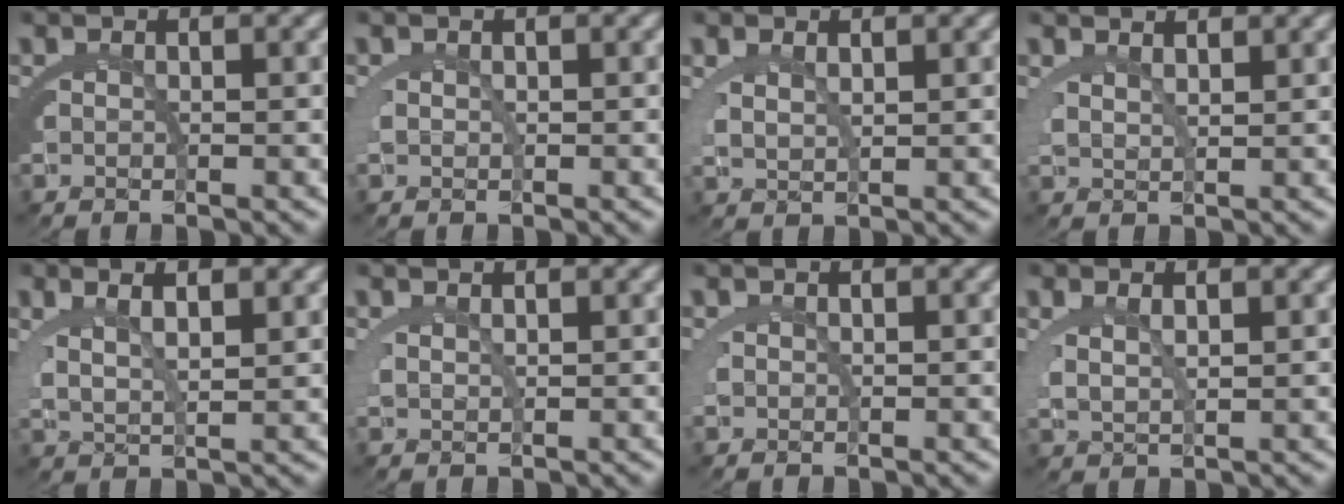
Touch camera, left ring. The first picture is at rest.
{"total": 0.0}
{"total": 2.1, "force": [1.4, 0.8, 1.3], "torque": [-0.037, -0.009, 0.037]}
{"total": 2.6, "force": [2.4, 0.4, 1.0], "torque": [-0.023, -0.005, 0.047]}
{"total": 4.2, "force": [2.0, 2.1, 3.1], "torque": [-0.060, 0.000, 0.039]}
{"total": 1.2, "force": [1.1, 0.2, 0.6], "torque": [-0.019, -0.007, 0.029]}
{"total": 0.5, "force": [0.4, 0.2, 0.2], "torque": [-0.018, -0.006, 0.014]}
{"total": 2.4, "force": [1.3, 1.0, 1.8], "torque": [-0.047, -0.007, 0.035]}